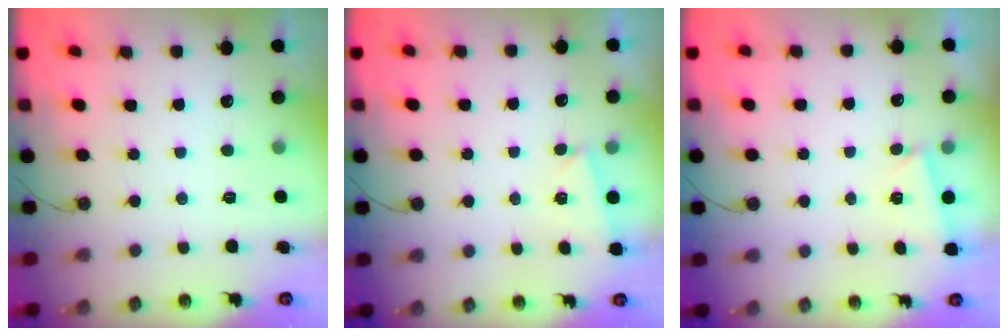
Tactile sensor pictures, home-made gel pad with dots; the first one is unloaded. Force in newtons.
{"total": 2.5, "press": 1.5, "slide": 2.0}
{"total": 2.9, "press": 0.8, "slide": 2.7}